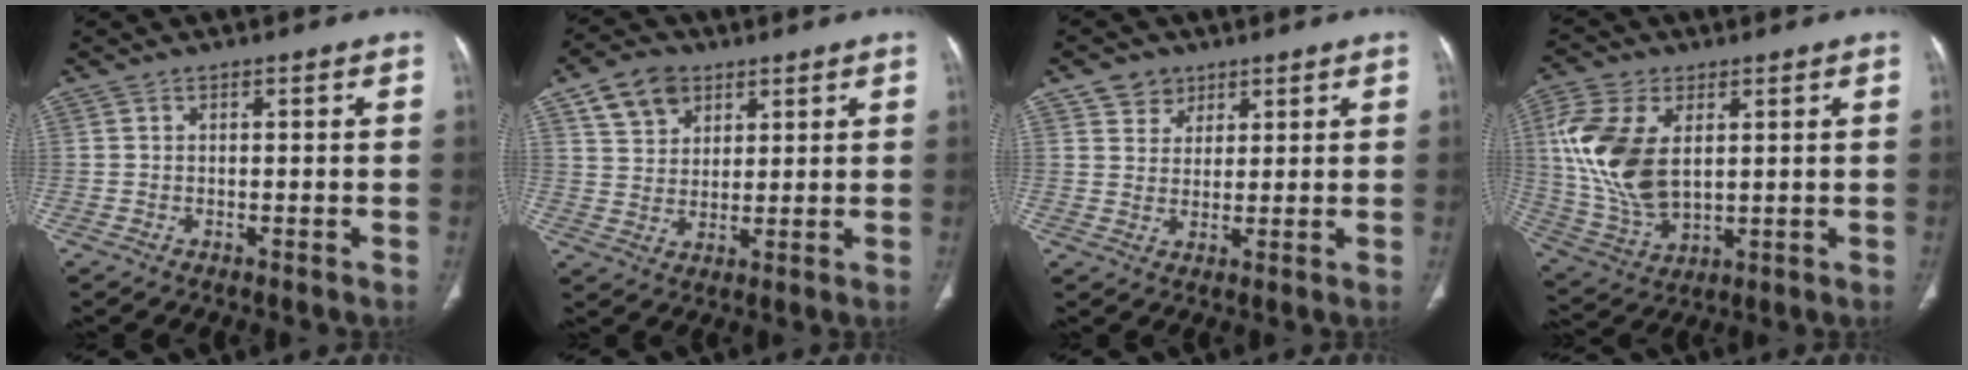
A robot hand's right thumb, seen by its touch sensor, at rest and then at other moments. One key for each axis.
{"total": 8.5, "fx": 4.6, "fy": 6.1, "fz": 3.8, "tx": -0.044, "ty": -0.014, "tz": 0.087}
{"total": 4.8, "fx": 2.9, "fy": 3.7, "fz": 0.9, "tx": 0.005, "ty": -0.018, "tz": 0.052}
{"total": 16.3, "fx": 3.3, "fy": 9.7, "fz": 12.6, "tx": -0.259, "ty": -0.009, "tz": 0.073}